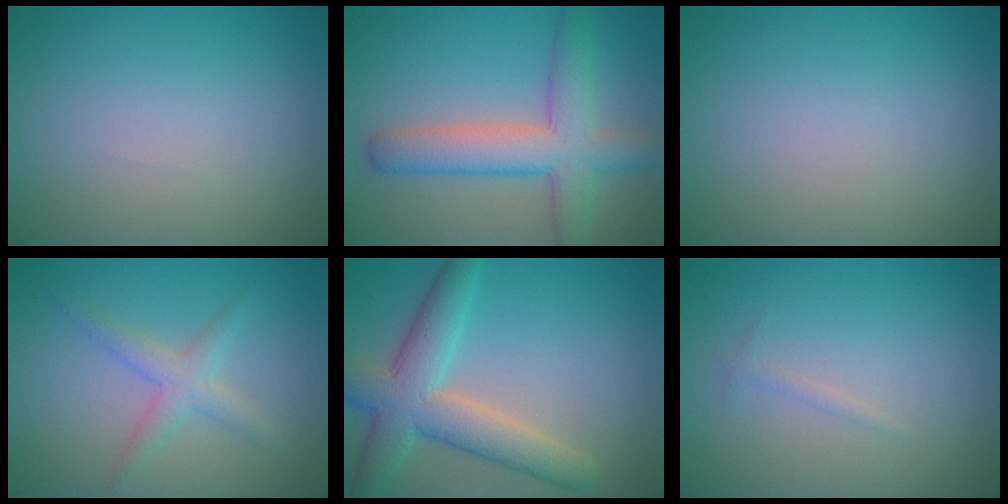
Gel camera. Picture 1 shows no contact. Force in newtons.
{"total": 6.4, "press": 6.4, "slide": 0.2}
{"total": 0.0}
{"total": 2.5, "press": 2.5, "slide": 0.1}
{"total": 6.8, "press": 6.8, "slide": 0.3}
{"total": 0.6, "press": 0.6, "slide": 0.1}